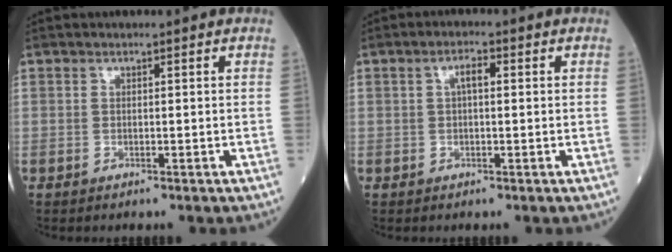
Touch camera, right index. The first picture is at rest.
{"total": 2.2, "force": [0.5, 0.6, 2.1], "torque": [-0.038, 0.007, 0.010]}